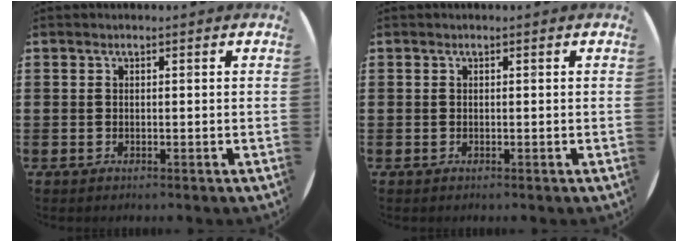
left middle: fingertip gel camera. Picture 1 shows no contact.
{"total": 0.0}